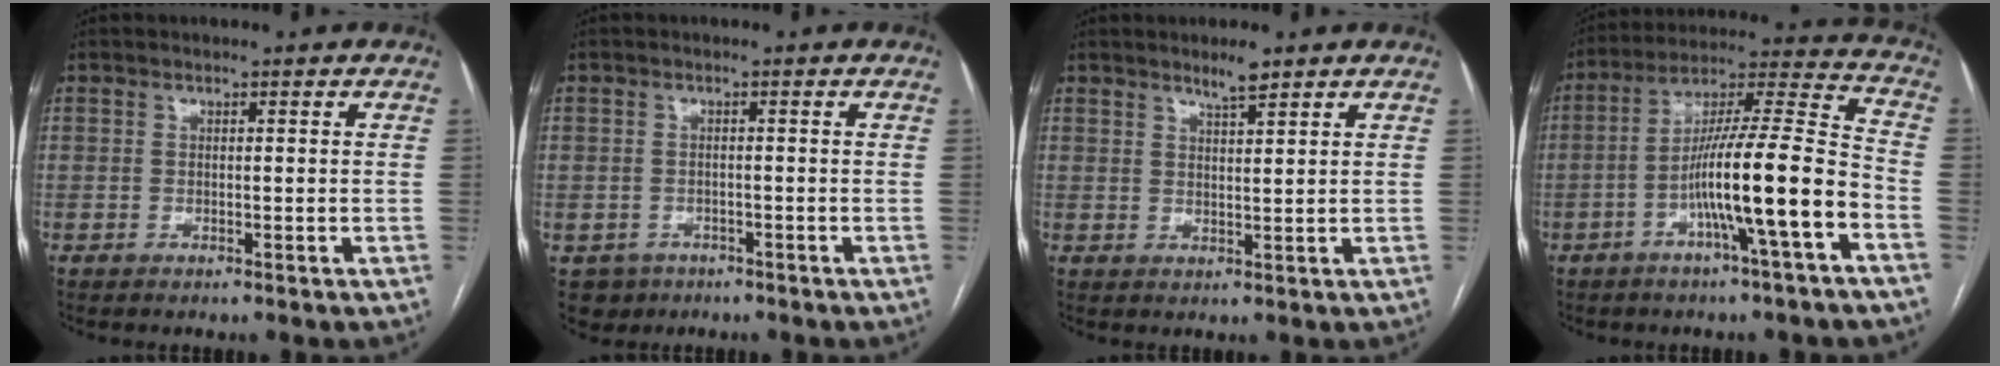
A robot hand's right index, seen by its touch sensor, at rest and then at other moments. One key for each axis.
{"total": 3.8, "fx": -1.9, "fy": 3.2, "fz": 0.2, "tx": -0.001, "ty": 0.007, "tz": -0.028}
{"total": 2.8, "fx": 2.3, "fy": 0.2, "fz": 1.7, "tx": -0.035, "ty": -0.003, "tz": 0.041}
{"total": 15.1, "fx": -5.6, "fy": -0.2, "fz": 14.0, "tx": -0.245, "ty": 0.015, "tz": -0.098}